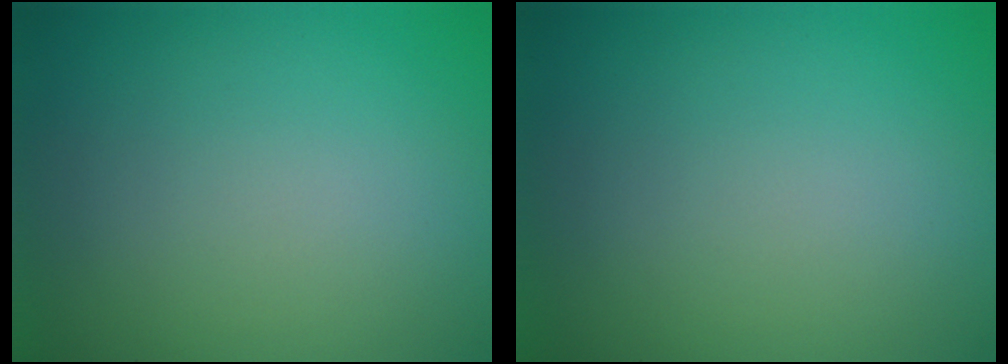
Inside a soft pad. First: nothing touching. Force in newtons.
{"total": 0.0}